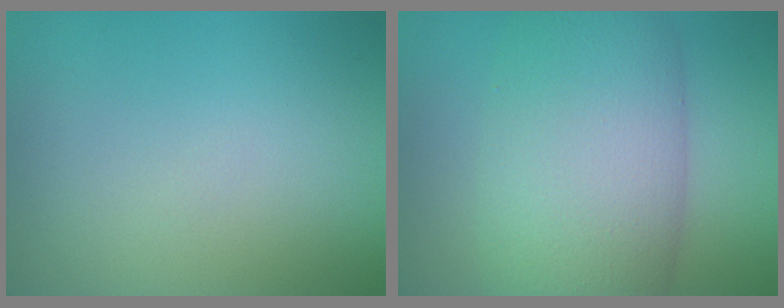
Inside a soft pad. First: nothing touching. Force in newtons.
{"total": 11.5, "press": 11.5, "slide": 0.4}